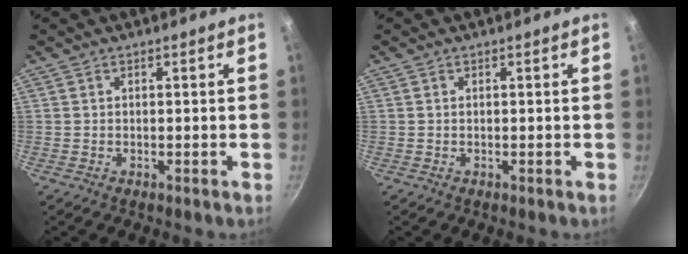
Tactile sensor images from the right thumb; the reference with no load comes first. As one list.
[{"total": 0.0}]